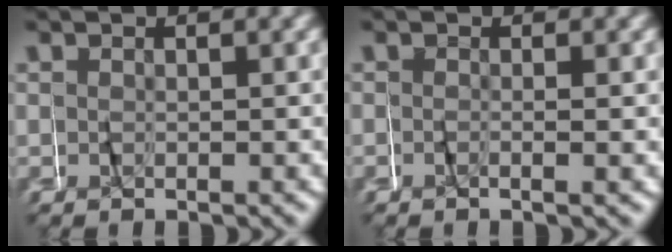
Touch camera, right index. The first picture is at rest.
{"total": 0.7, "force": [-0.5, -0.4, 0.3], "torque": [-0.016, -0.004, -0.011]}